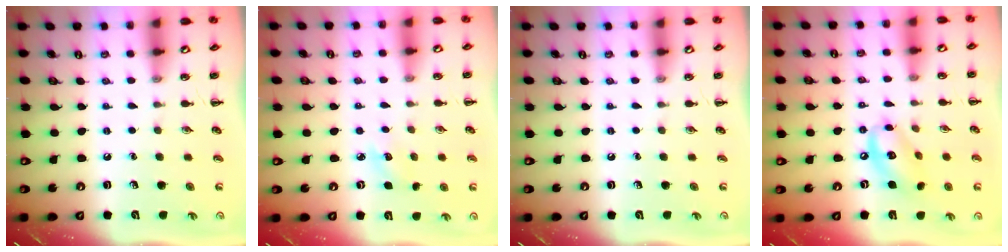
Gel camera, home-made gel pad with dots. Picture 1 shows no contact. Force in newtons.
{"total": 3.9, "press": 3.8, "slide": 1.1}
{"total": 0.0}
{"total": 11.2, "press": 11.0, "slide": 2.3}